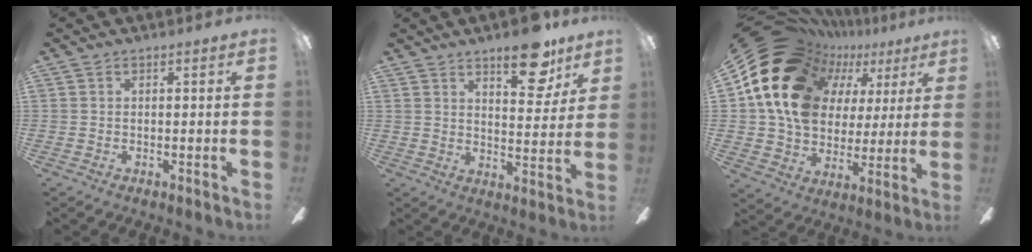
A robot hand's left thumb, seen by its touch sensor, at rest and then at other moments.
{"total": 12.7, "force": [8.8, 5.0, 7.7], "torque": [-0.081, -0.050, 0.145]}
{"total": 21.5, "force": [9.6, 15.9, 10.9], "torque": [-0.210, -0.052, 0.194]}